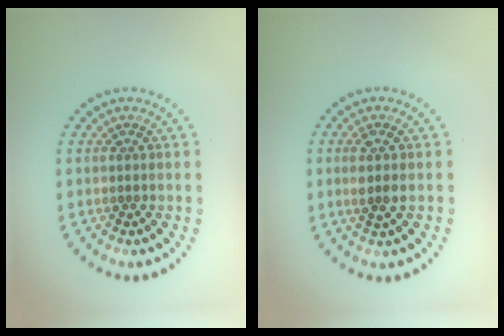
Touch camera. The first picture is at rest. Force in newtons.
{"total": 1.9, "press": 1.7, "slide": 0.8}